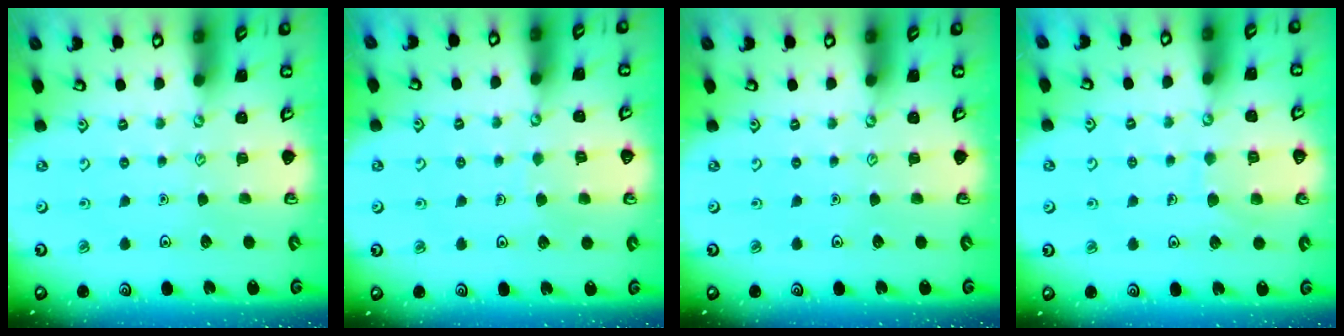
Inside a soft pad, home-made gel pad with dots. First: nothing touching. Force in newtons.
{"total": 2.9, "press": 2.9, "slide": 0.2}
{"total": 0.0}
{"total": 6.7, "press": 6.7, "slide": 0.4}